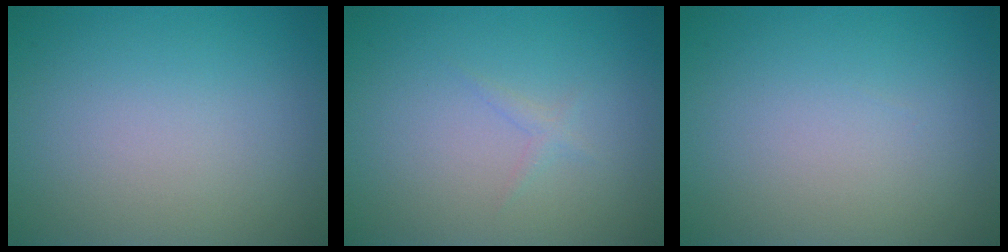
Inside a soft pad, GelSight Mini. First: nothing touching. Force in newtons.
{"total": 0.7, "press": 0.7, "slide": 0.0}
{"total": 0.0}